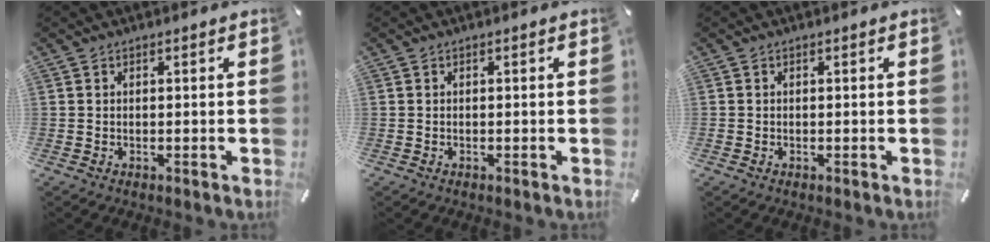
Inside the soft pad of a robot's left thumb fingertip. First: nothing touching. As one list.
[{"total": 0.0}, {"total": 0.0}]